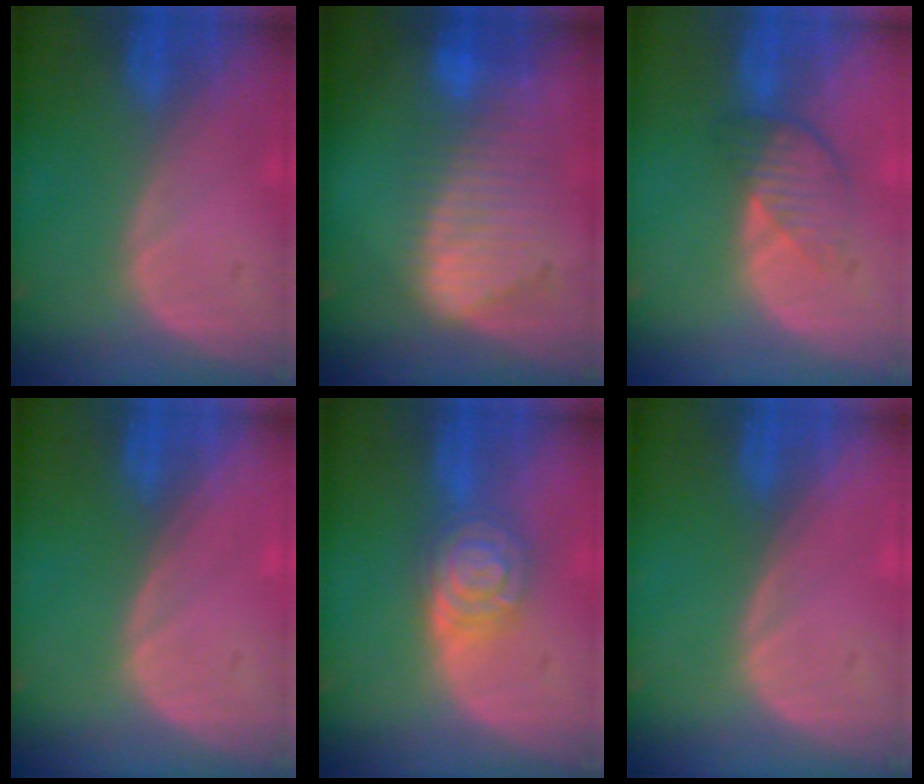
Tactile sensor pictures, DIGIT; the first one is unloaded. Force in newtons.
{"total": 9.1, "press": 8.0, "slide": 4.3}
{"total": 4.5, "press": 4.1, "slide": 1.9}
{"total": 0.0}
{"total": 6.7, "press": 6.7, "slide": 0.4}
{"total": 0.0}